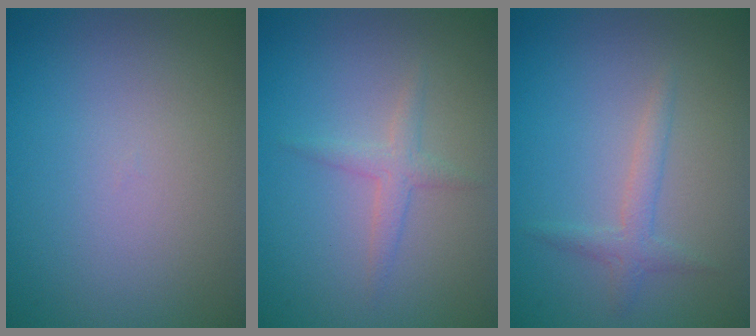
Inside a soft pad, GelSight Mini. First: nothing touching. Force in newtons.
{"total": 1.5, "press": 1.5, "slide": 0.1}
{"total": 1.7, "press": 1.7, "slide": 0.1}